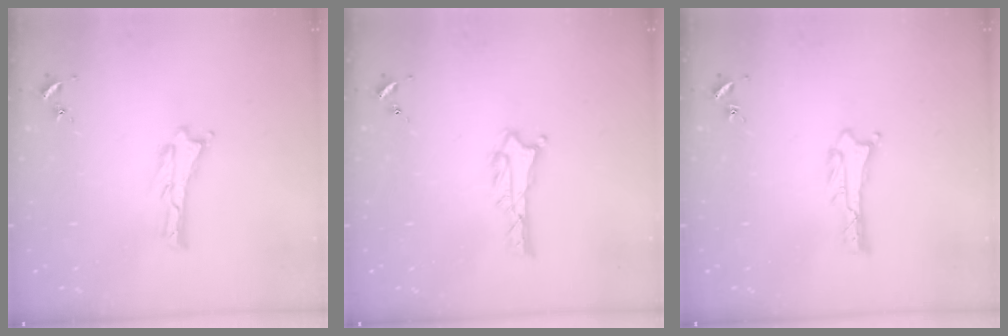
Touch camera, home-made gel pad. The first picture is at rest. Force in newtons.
{"total": 2.0, "press": 2.0, "slide": 0.3}
{"total": 0.6, "press": 0.6, "slide": 0.1}